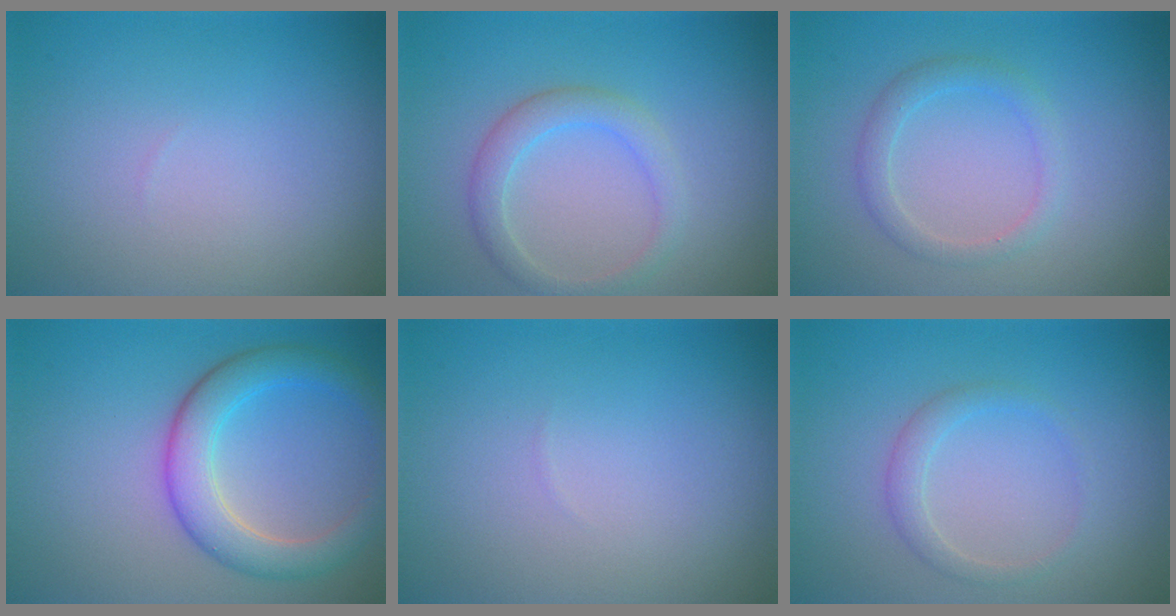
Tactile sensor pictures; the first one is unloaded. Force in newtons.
{"total": 2.6, "press": 2.6, "slide": 0.3}
{"total": 1.9, "press": 1.9, "slide": 0.0}
{"total": 5.3, "press": 5.3, "slide": 0.1}
{"total": 0.0}
{"total": 1.6, "press": 1.6, "slide": 0.1}